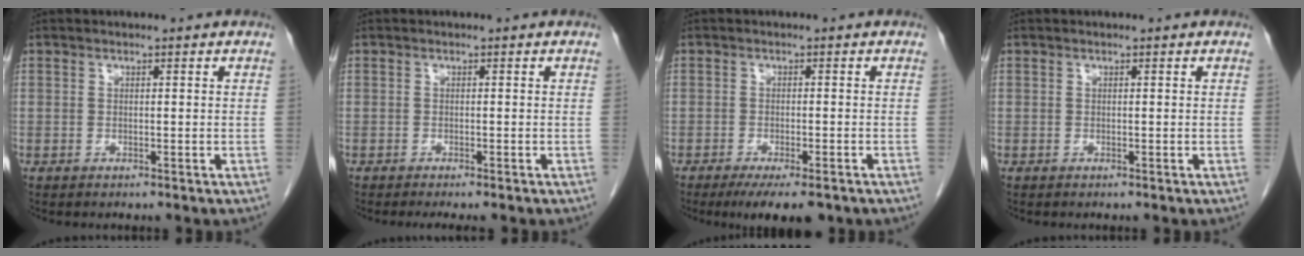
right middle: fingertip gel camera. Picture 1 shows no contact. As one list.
[{"total": 3.3, "force": [-2.9, 0.2, 1.6], "torque": [-0.017, -0.006, -0.038]}, {"total": 7.3, "force": [-5.4, 1.7, 4.6], "torque": [-0.057, -0.011, -0.078]}, {"total": 0.0}]